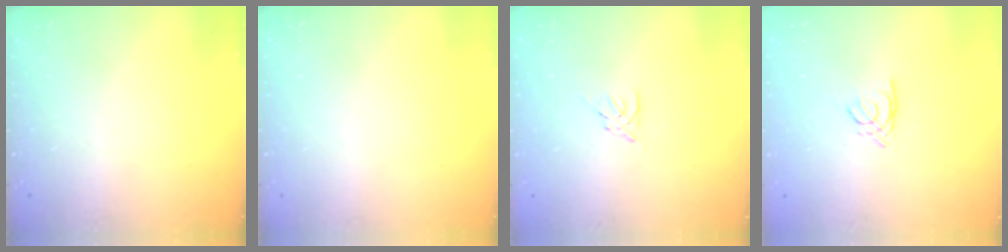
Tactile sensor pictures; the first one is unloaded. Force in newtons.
{"total": 0.0}
{"total": 1.8, "press": 1.7, "slide": 0.5}
{"total": 1.6, "press": 1.6, "slide": 0.2}